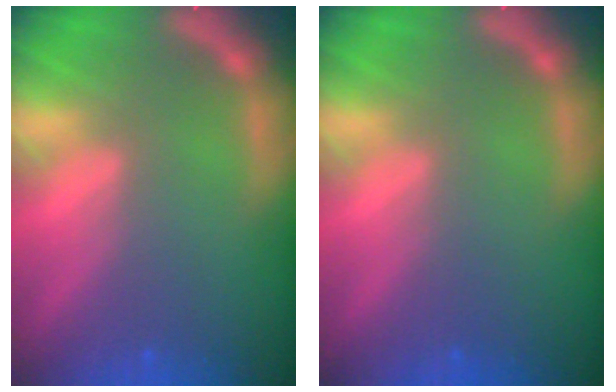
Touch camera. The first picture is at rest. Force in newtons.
{"total": 0.0}